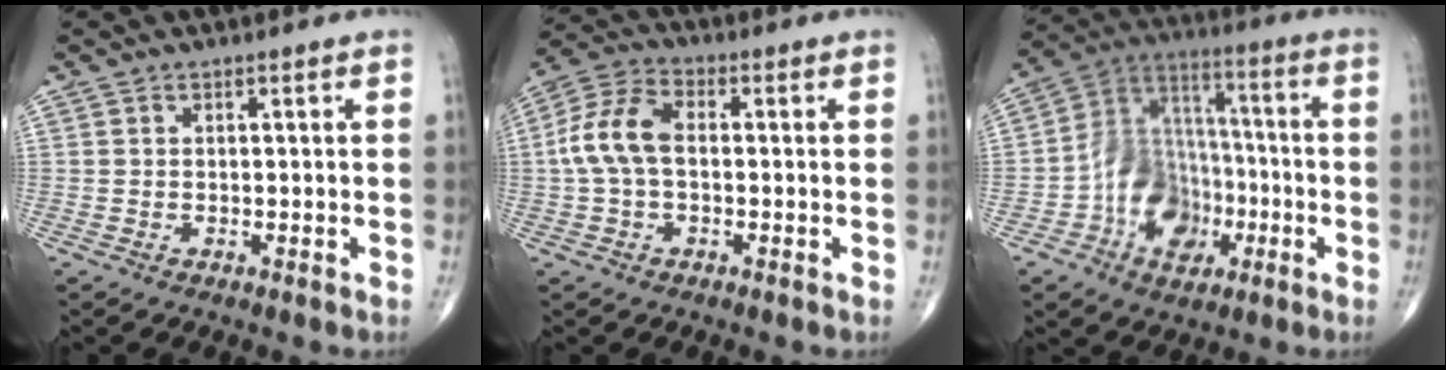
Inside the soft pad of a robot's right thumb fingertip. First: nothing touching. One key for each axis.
{"total": 9.4, "fx": -0.1, "fy": 5.6, "fz": 7.5, "tx": -0.160, "ty": 0.029, "tz": -0.010}
{"total": 14.8, "fx": -4.6, "fy": 11.4, "fz": 8.2, "tx": -0.093, "ty": 0.047, "tz": -0.081}